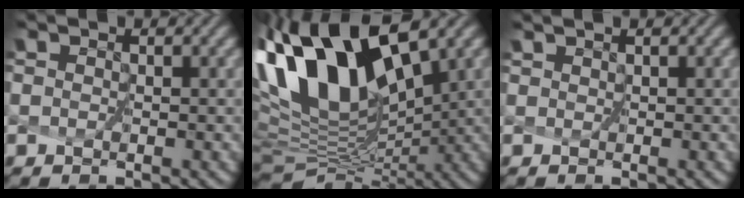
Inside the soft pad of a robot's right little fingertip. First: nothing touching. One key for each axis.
{"total": 15.1, "fx": 5.7, "fy": 7.5, "fz": 11.8, "tx": -0.217, "ty": 0.028, "tz": 0.107}
{"total": 0.5, "fx": 0.4, "fy": 0.2, "fz": 0.2, "tx": -0.006, "ty": 0.002, "tz": 0.007}